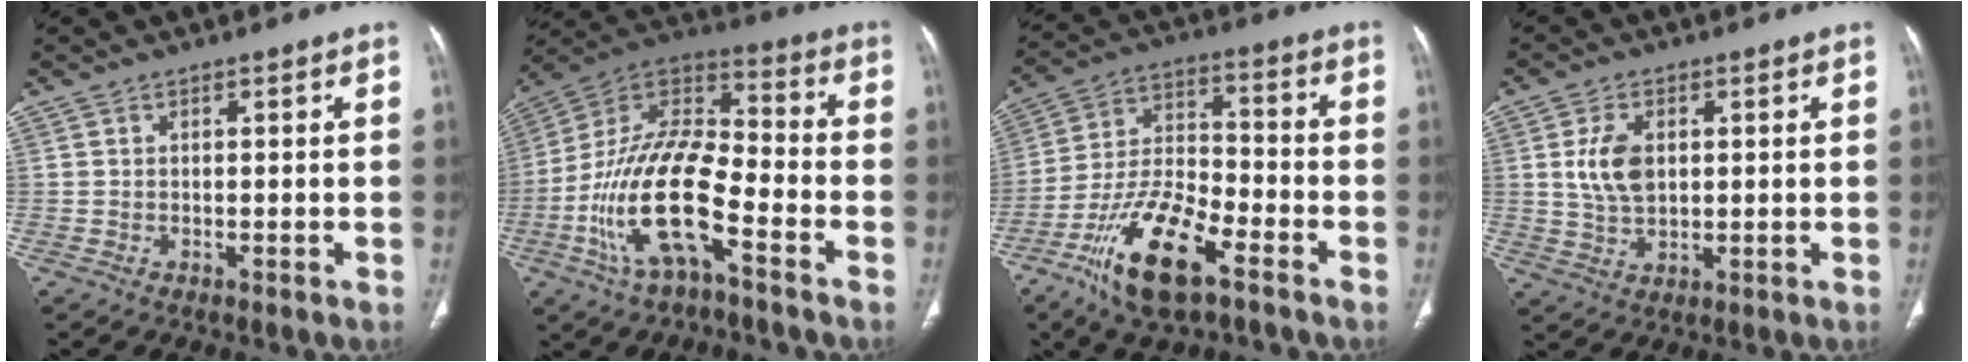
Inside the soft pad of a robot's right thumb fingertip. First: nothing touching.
{"total": 19.5, "force": [-7.8, 8.0, 16.0], "torque": [-0.301, 0.062, -0.146]}
{"total": 16.3, "force": [-9.5, 6.1, 11.8], "torque": [-0.221, 0.050, -0.177]}
{"total": 7.1, "force": [1.3, 4.5, 5.4], "torque": [-0.097, -0.006, 0.029]}